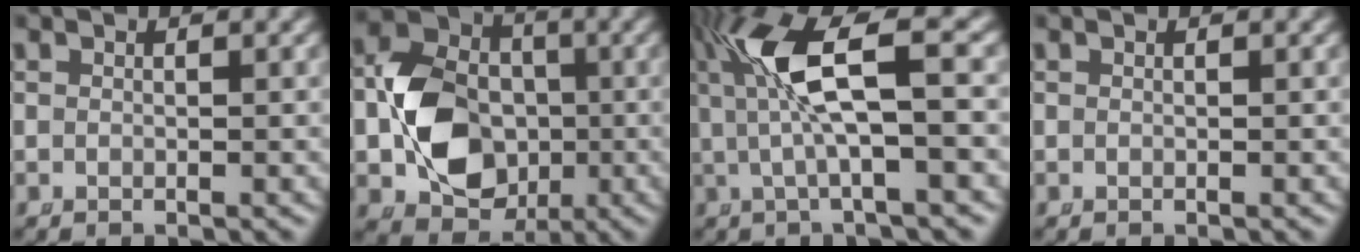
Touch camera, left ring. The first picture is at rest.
{"total": 9.1, "force": [-1.3, 7.3, 5.3], "torque": [-0.083, -0.020, -0.022]}
{"total": 7.5, "force": [1.7, 2.2, 7.0], "torque": [-0.138, 0.012, 0.025]}
{"total": 0.0}